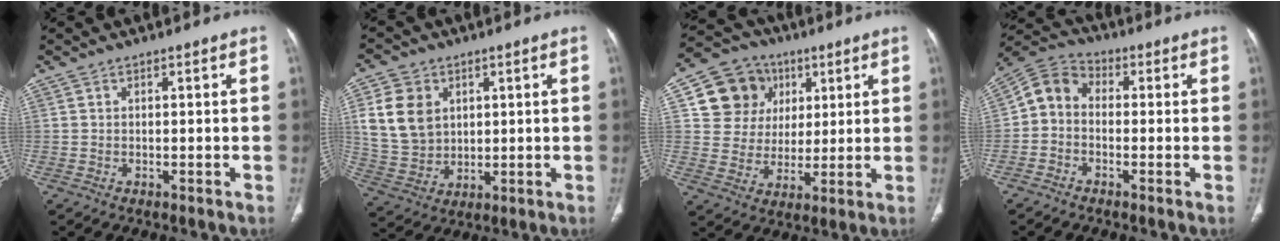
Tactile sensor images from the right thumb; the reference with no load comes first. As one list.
[{"total": 11.7, "force": [3.2, 9.2, 6.4], "torque": [-0.106, -0.009, 0.074]}, {"total": 13.5, "force": [4.7, 11.9, 4.1], "torque": [-0.037, 0.004, 0.086]}, {"total": 6.5, "force": [-0.9, 5.1, 3.9], "torque": [-0.060, 0.024, -0.040]}]